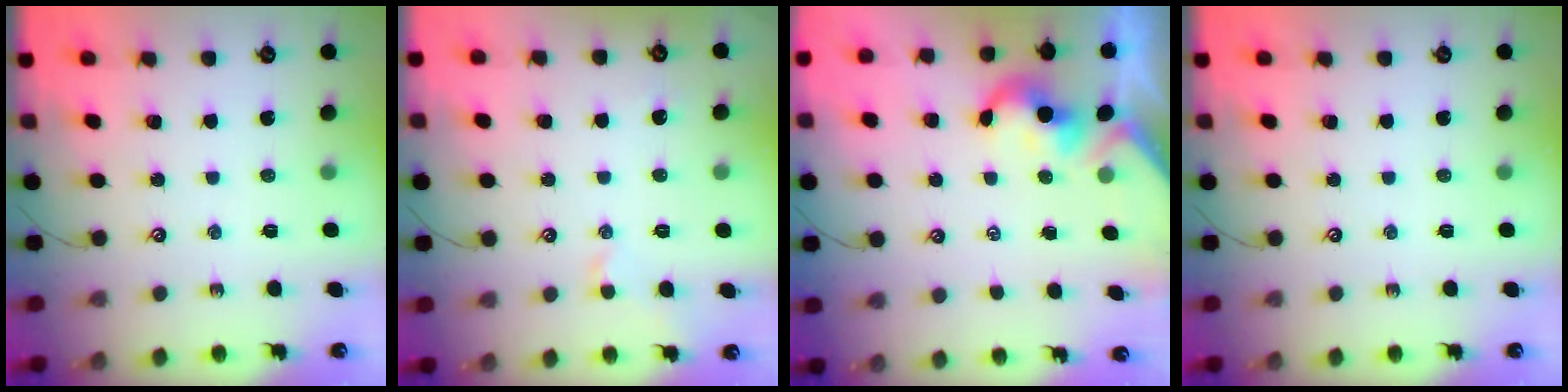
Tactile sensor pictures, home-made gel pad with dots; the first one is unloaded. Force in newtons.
{"total": 0.9, "press": 0.7, "slide": 0.6}
{"total": 1.8, "press": 1.7, "slide": 0.5}
{"total": 0.0}